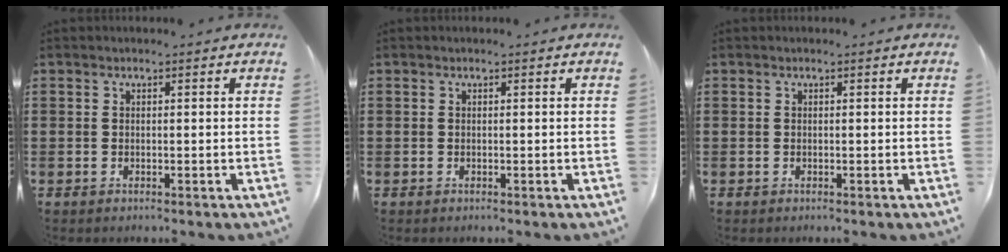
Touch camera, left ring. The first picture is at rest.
{"total": 0.0}
{"total": 0.0}